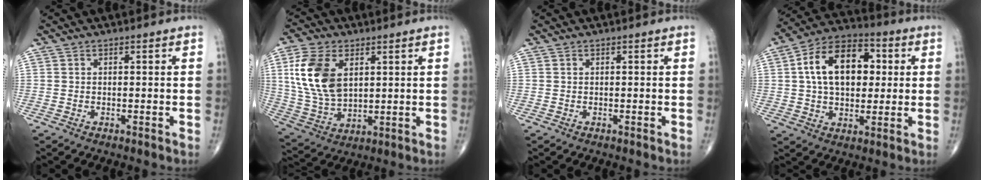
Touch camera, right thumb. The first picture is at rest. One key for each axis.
{"total": 14.4, "fx": 4.1, "fy": 8.8, "fz": 10.6, "tx": -0.206, "ty": -0.012, "tz": 0.088}
{"total": 0.0}
{"total": 16.9, "fx": 3.0, "fy": 10.7, "fz": 12.7, "tx": -0.180, "ty": 0.016, "tz": 0.042}